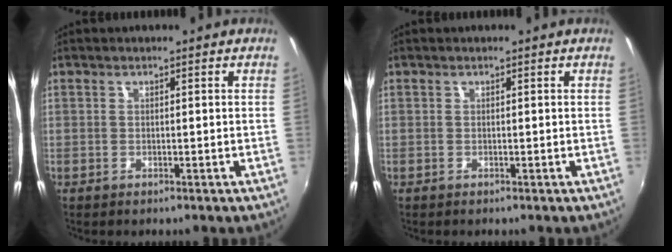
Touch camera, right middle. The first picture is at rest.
{"total": 0.0}